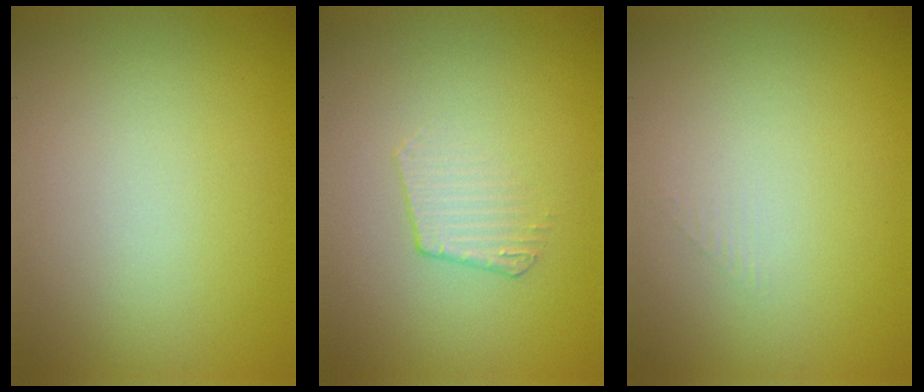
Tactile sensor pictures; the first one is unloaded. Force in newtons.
{"total": 1.5, "press": 0.7, "slide": 1.4}
{"total": 0.6, "press": 0.6, "slide": 0.0}